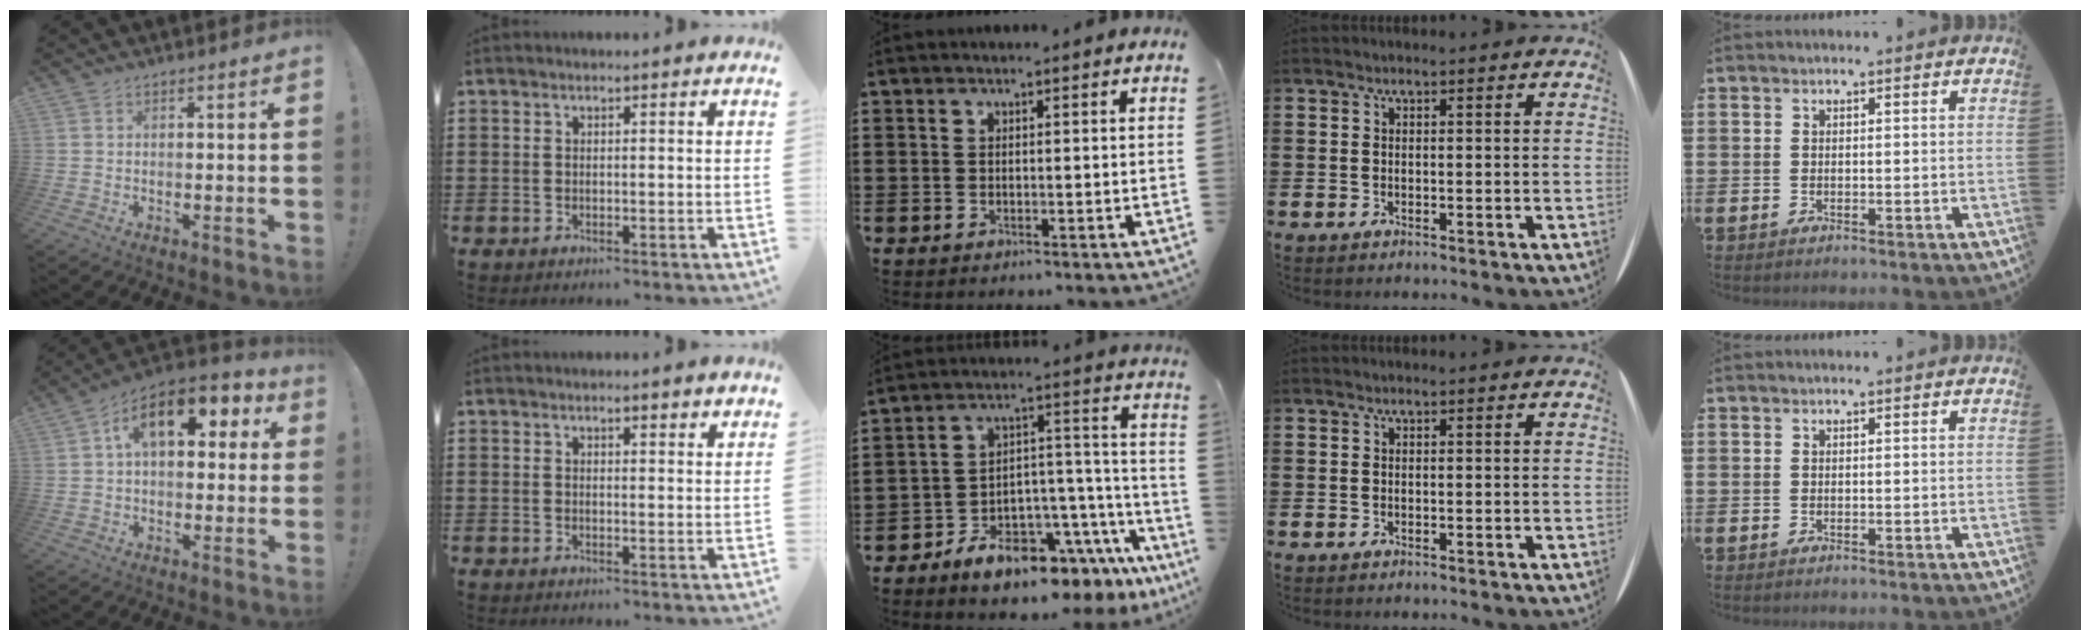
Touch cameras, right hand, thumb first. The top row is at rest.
{"thumb": {"total": 14.5, "force": [5.0, 7.8, 11.1], "torque": [-0.172, -0.004, 0.084]}, "index": {"total": 1.2, "force": [1.1, 0.2, 0.5], "torque": [-0.012, 0.001, 0.020]}, "middle": {"total": 9.2, "force": [-7.9, 3.4, 3.1], "torque": [-0.045, 0.017, -0.145]}}